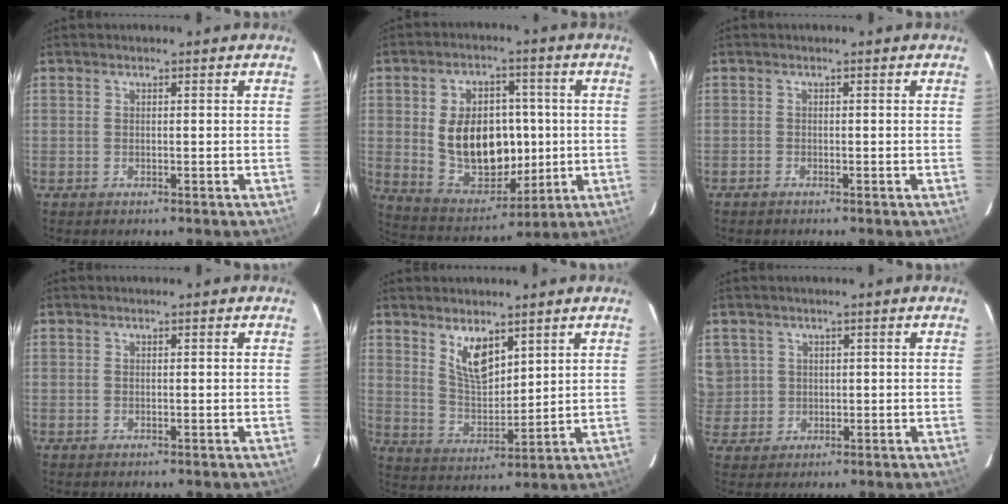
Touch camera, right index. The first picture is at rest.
{"total": 15.8, "force": [0.1, 10.9, 11.4], "torque": [-0.222, 0.003, 0.029]}
{"total": 0.7, "force": [-0.6, 0.3, 0.0], "torque": [-0.004, 0.002, -0.013]}
{"total": 0.0}
{"total": 7.9, "force": [4.9, 3.4, 5.2], "torque": [-0.089, -0.003, 0.101]}
{"total": 6.4, "force": [1.5, 6.0, 1.3], "torque": [-0.023, 0.012, 0.038]}